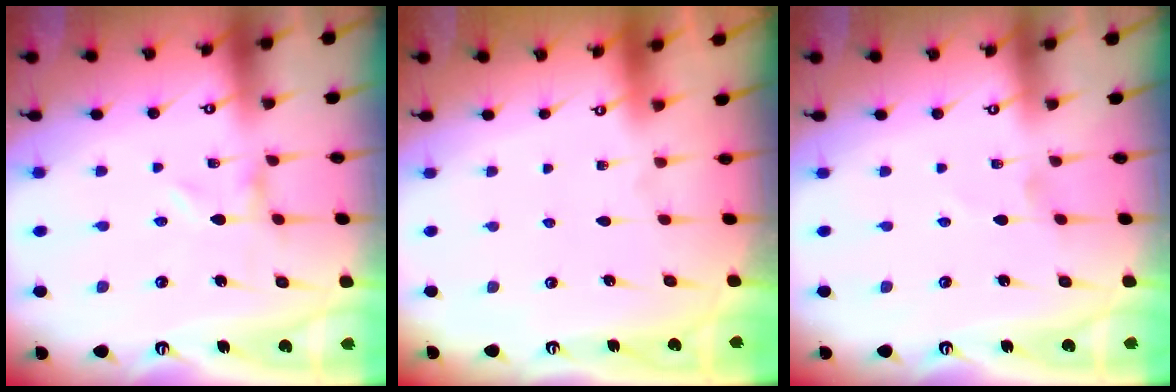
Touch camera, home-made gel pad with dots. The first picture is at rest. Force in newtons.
{"total": 1.8, "press": 1.7, "slide": 0.1}
{"total": 0.0}